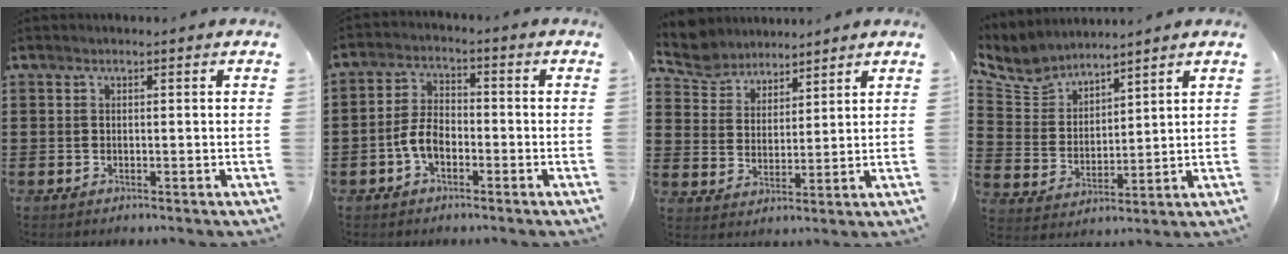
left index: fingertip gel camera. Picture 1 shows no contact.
{"total": 4.9, "force": [-2.0, 2.7, 3.6], "torque": [-0.091, 0.001, -0.044]}
{"total": 5.7, "force": [5.4, 1.9, -0.1], "torque": [-0.030, -0.021, 0.100]}
{"total": 6.0, "force": [5.6, 2.0, 0.9], "torque": [-0.050, -0.027, 0.101]}